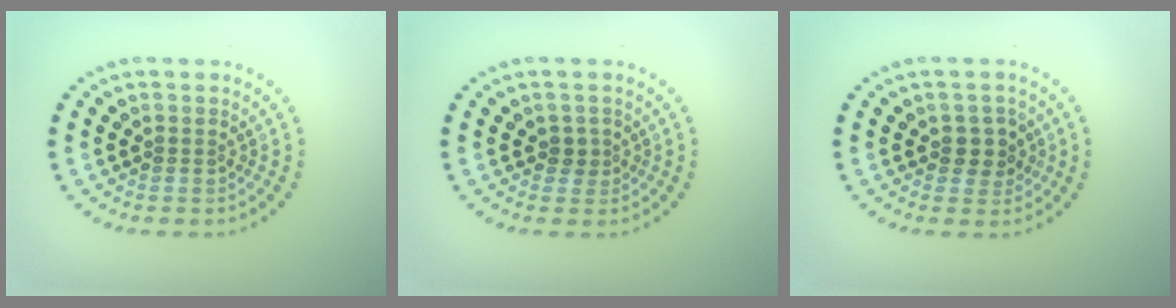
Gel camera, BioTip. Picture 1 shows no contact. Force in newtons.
{"total": 1.2, "press": 0.9, "slide": 0.7}
{"total": 2.2, "press": 2.1, "slide": 0.6}